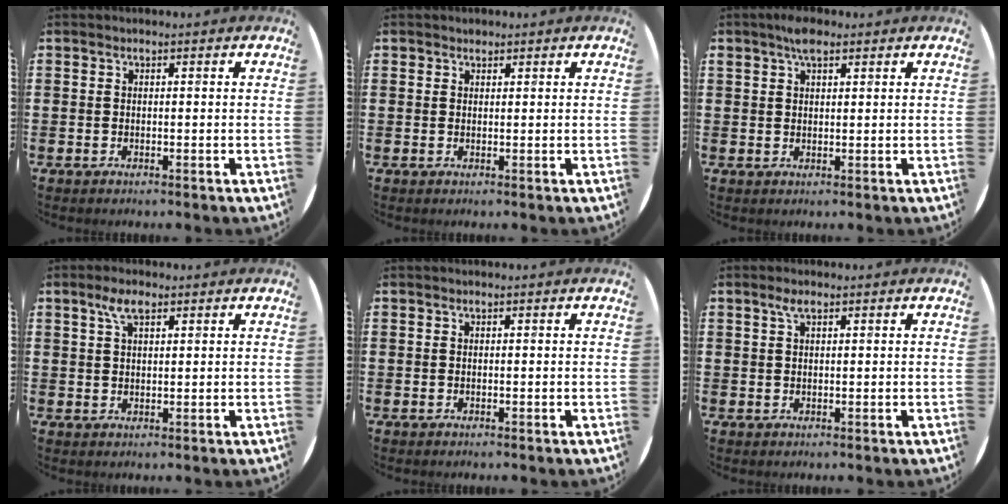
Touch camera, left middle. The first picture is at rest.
{"total": 0.7, "force": [0.7, 0.3, -0.1], "torque": [0.009, 0.000, 0.011]}
{"total": 3.2, "force": [2.2, 1.3, 1.8], "torque": [-0.032, 0.004, 0.038]}
{"total": 3.5, "force": [2.2, 1.3, 2.4], "torque": [-0.045, 0.006, 0.036]}
{"total": 0.0}
{"total": 1.7, "force": [1.0, 0.5, 1.3], "torque": [-0.027, 0.004, 0.015]}